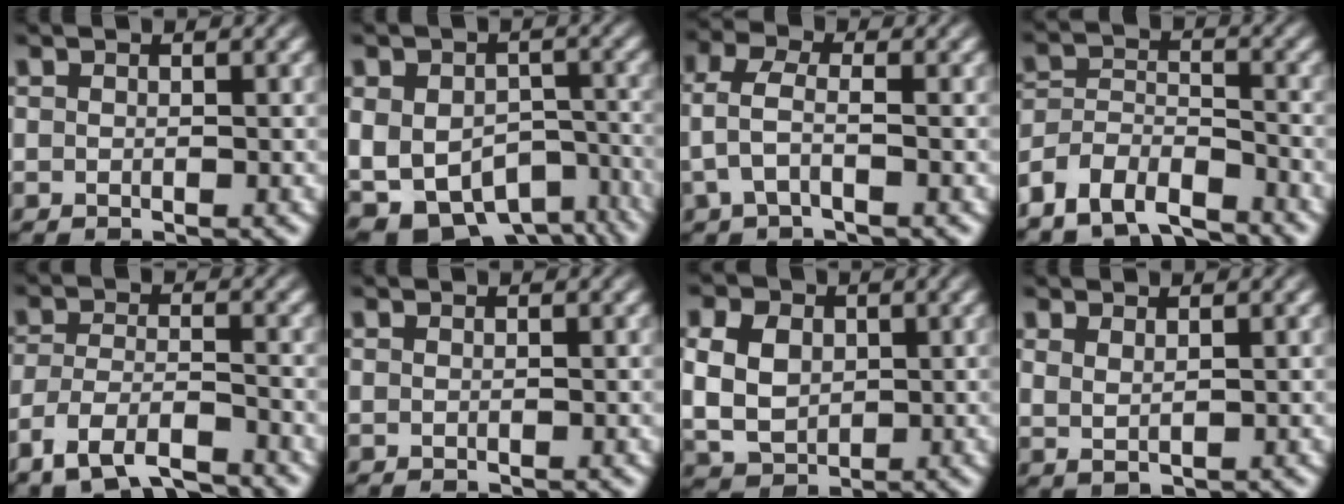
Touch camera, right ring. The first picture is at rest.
{"total": 14.6, "force": [-7.1, 10.8, 6.7], "torque": [-0.144, -0.073, -0.094]}
{"total": 3.2, "force": [0.1, 2.0, 2.5], "torque": [-0.060, -0.006, 0.004]}
{"total": 8.1, "force": [-5.0, 5.9, 2.4], "torque": [-0.063, -0.032, -0.091]}
{"total": 5.8, "force": [-3.9, 3.0, 3.0], "torque": [-0.061, -0.031, -0.056]}
{"total": 0.0}
{"total": 7.7, "force": [0.3, 6.8, 3.7], "torque": [-0.088, -0.025, 0.014]}
{"total": 1.6, "force": [1.3, 0.3, 0.8], "torque": [-0.011, -0.001, 0.034]}